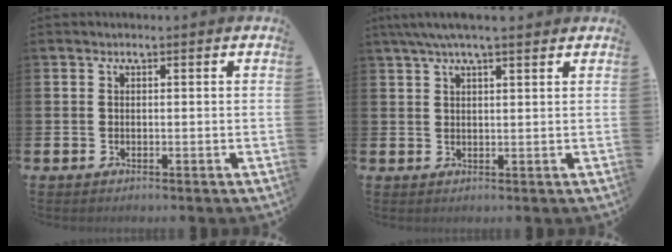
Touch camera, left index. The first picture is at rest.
{"total": 4.6, "force": [3.6, 0.7, 2.8], "torque": [-0.060, 0.000, 0.065]}